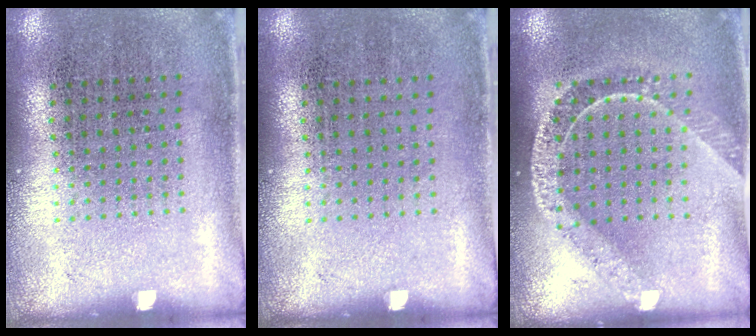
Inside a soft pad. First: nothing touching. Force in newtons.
{"total": 0.0}
{"total": 1.7, "press": 1.4, "slide": 1.0}